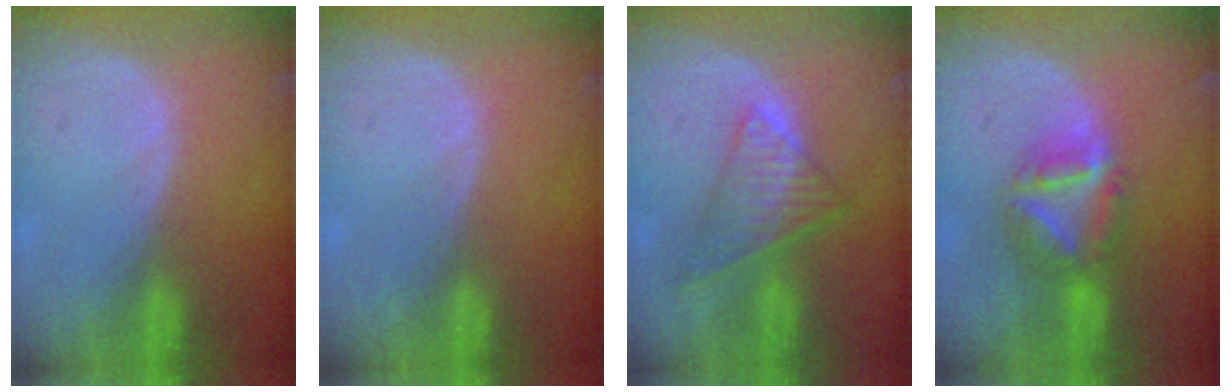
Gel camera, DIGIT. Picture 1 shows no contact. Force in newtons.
{"total": 0.0}
{"total": 7.6, "press": 6.4, "slide": 4.2}
{"total": 7.5, "press": 6.5, "slide": 3.9}